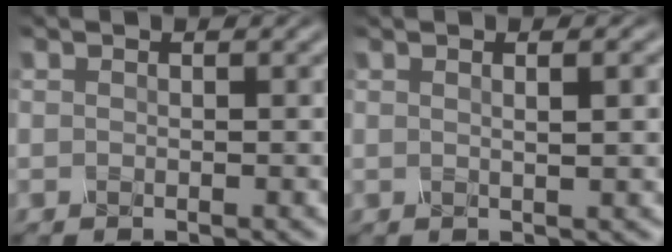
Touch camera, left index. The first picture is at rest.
{"total": 3.5, "force": [0.9, 1.3, 3.1], "torque": [-0.019, 0.010, -0.009]}